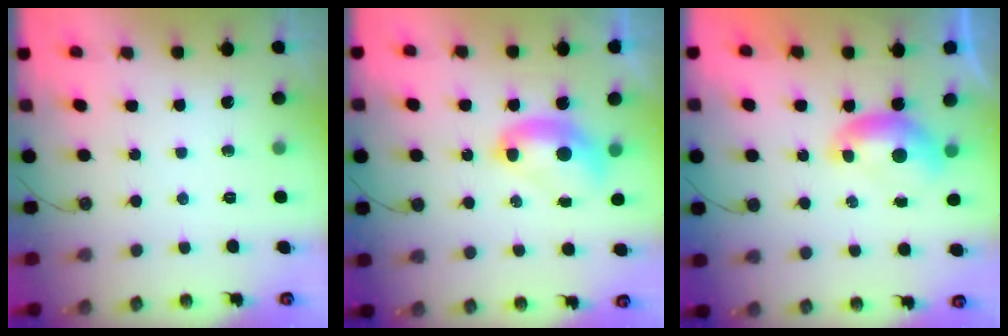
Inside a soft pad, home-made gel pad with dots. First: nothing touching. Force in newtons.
{"total": 2.7, "press": 2.7, "slide": 0.1}
{"total": 0.0}